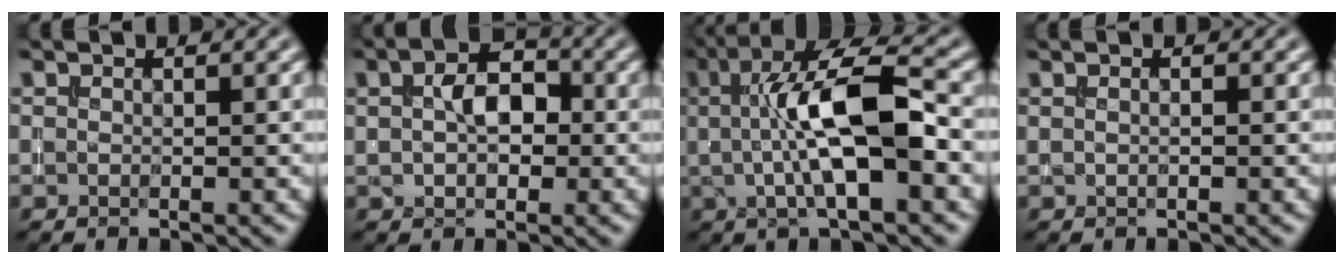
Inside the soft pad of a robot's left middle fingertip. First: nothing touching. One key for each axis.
{"total": 3.9, "fx": 0.6, "fy": 2.3, "fz": 3.0, "tx": -0.048, "ty": 0.010, "tz": 0.003}
{"total": 9.2, "fx": 0.5, "fy": 2.8, "fz": 8.7, "tx": -0.143, "ty": 0.010, "tz": 0.007}
{"total": 1.1, "fx": 0.4, "fy": 0.5, "fz": 0.9, "tx": 0.003, "ty": -0.005, "tz": -0.006}